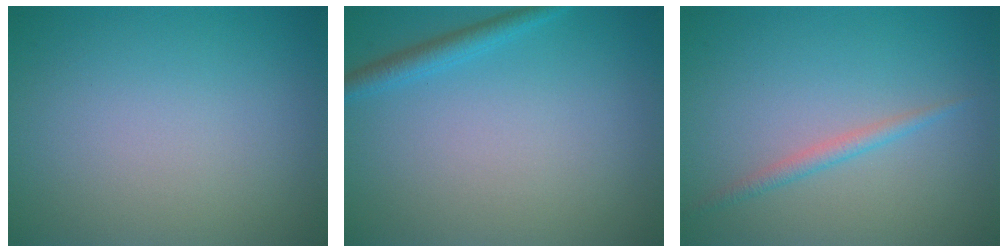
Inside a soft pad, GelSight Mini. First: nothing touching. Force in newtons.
{"total": 2.3, "press": 2.3, "slide": 0.0}
{"total": 1.4, "press": 1.4, "slide": 0.0}